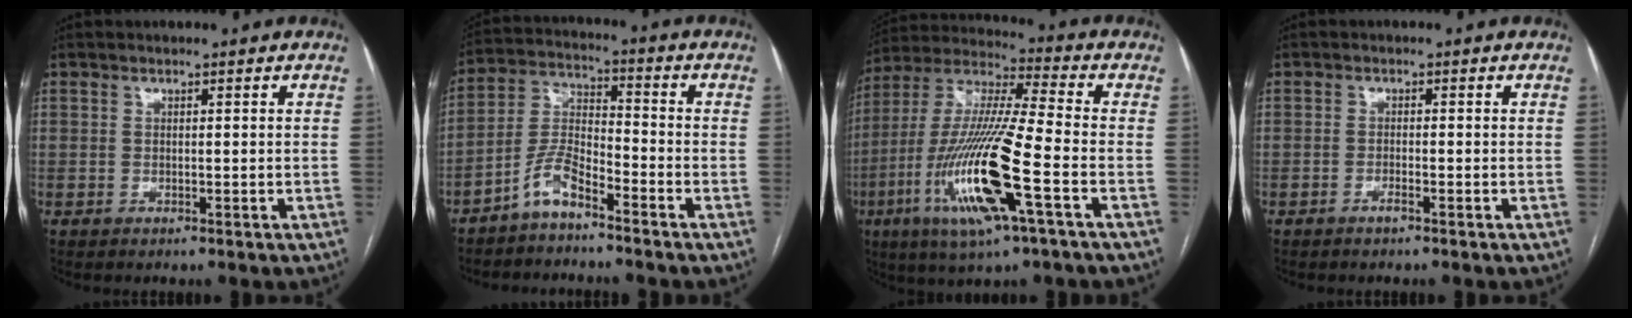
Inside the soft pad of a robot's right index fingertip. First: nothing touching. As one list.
[{"total": 6.5, "force": [-4.7, 1.8, 4.0], "torque": [-0.093, 0.006, -0.099]}, {"total": 19.5, "force": [-6.8, 1.5, 18.2], "torque": [-0.395, -0.023, -0.128]}, {"total": 1.0, "force": [-0.7, 0.1, 0.7], "torque": [-0.011, 0.001, -0.014]}]